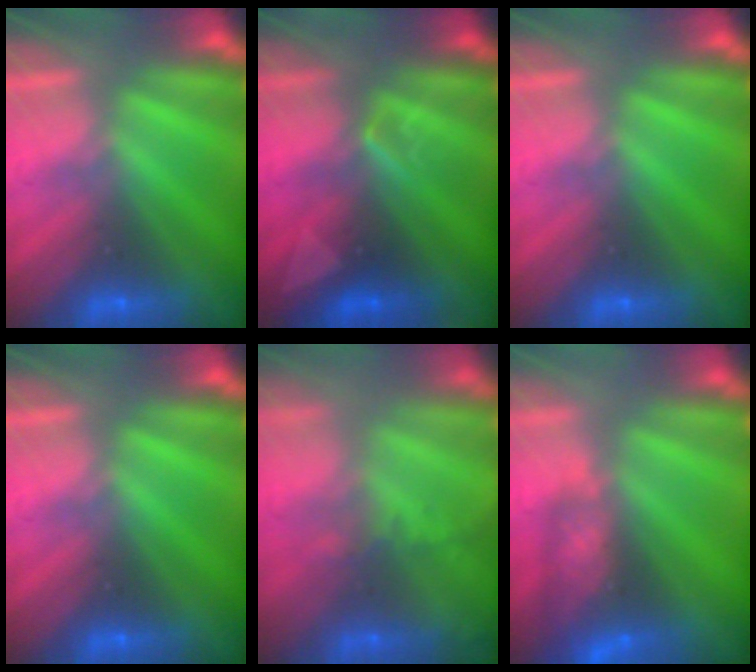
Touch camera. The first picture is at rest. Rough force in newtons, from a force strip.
{"total": 2.4}
{"total": 0.0}
{"total": 0.0}
{"total": 7.2}
{"total": 6.1}